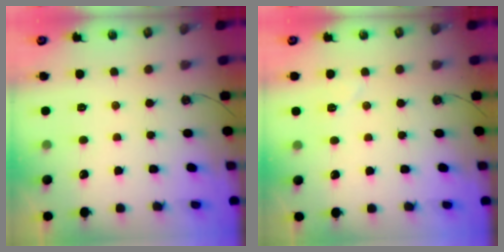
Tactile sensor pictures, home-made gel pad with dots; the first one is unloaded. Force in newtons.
{"total": 3.9, "press": 3.9, "slide": 0.6}